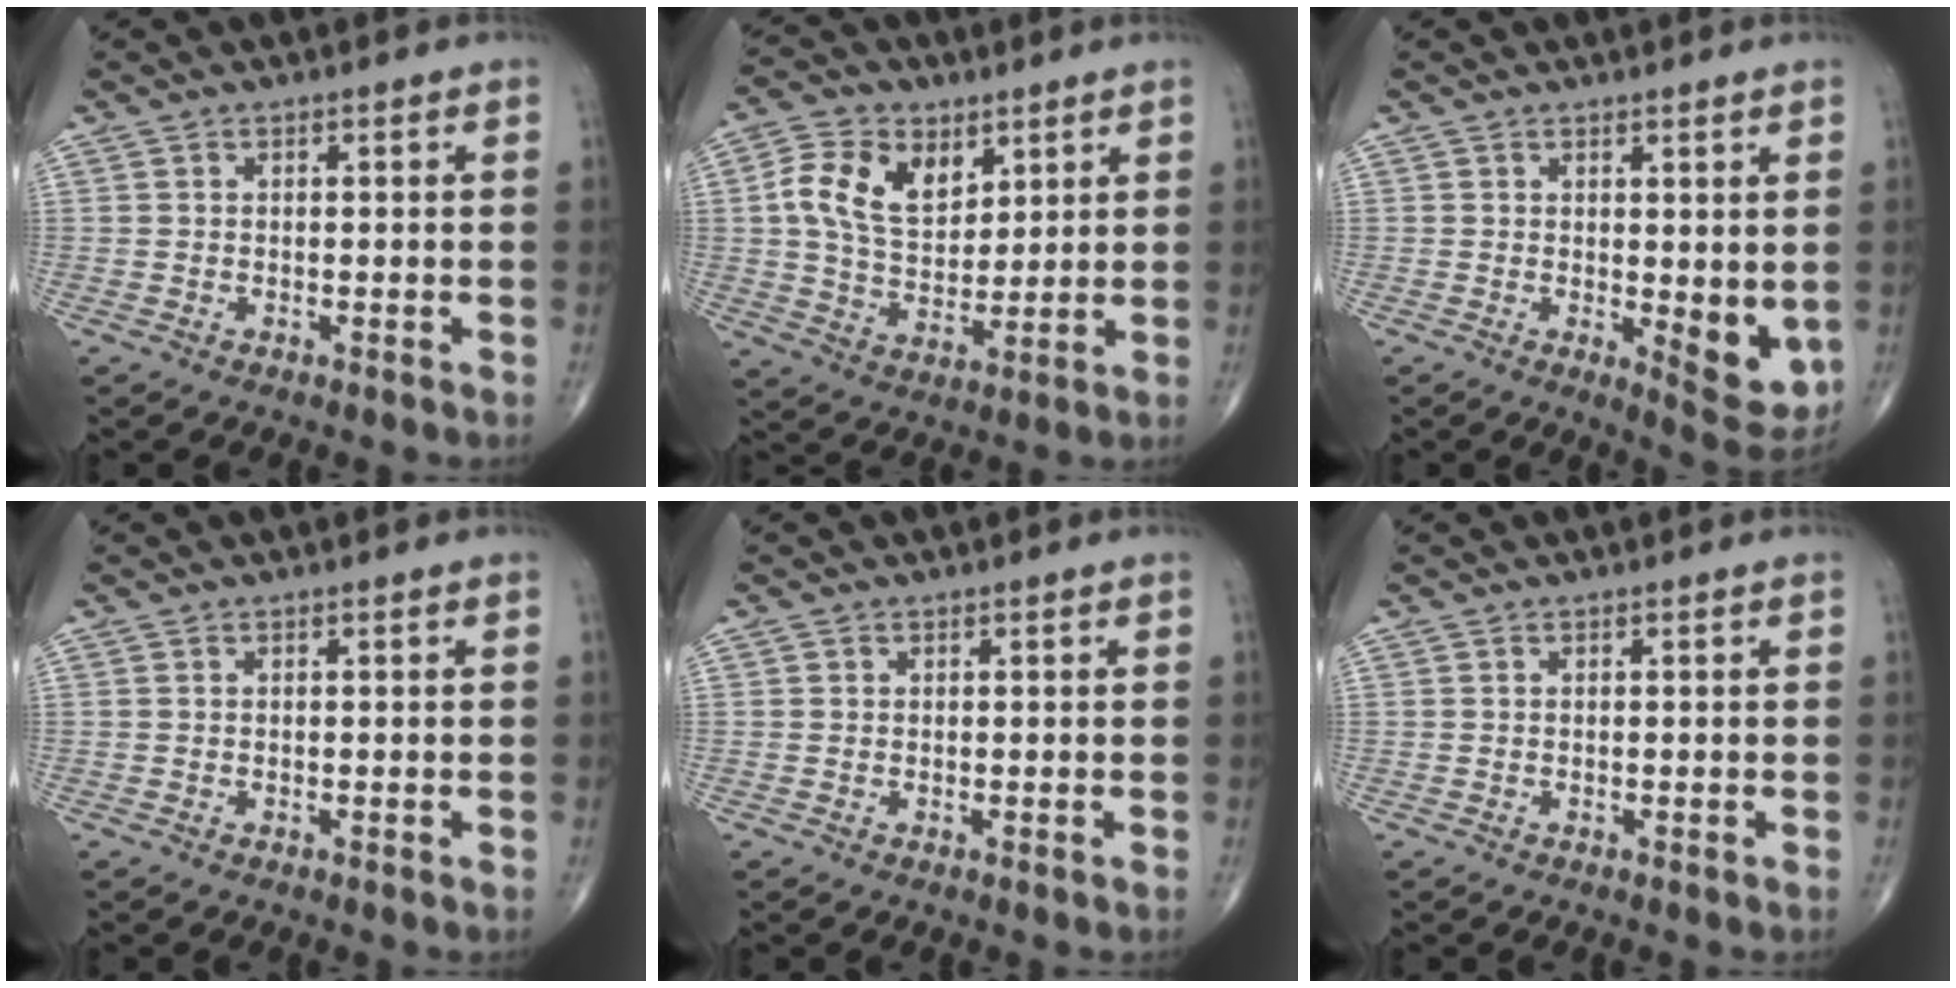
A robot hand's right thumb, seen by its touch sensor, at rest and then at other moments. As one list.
[{"total": 12.5, "force": [4.3, 8.2, 8.3], "torque": [-0.132, -0.012, 0.083]}, {"total": 7.2, "force": [0.1, 2.9, 6.6], "torque": [-0.070, -0.020, 0.010]}, {"total": 0.0}, {"total": 0.0}, {"total": 0.0}]